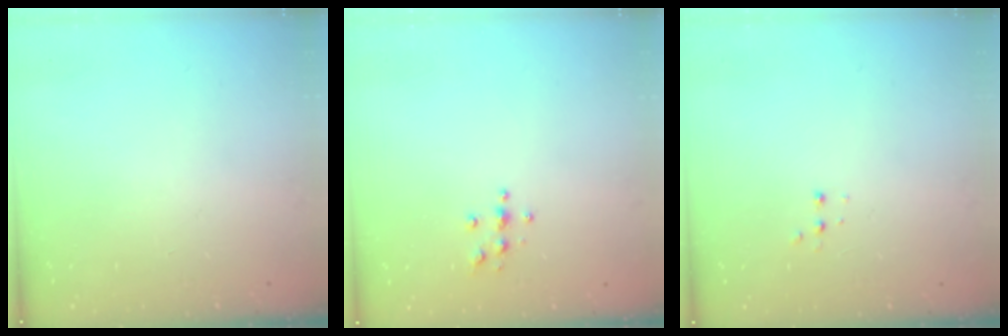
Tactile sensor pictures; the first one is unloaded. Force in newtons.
{"total": 3.6, "press": 3.6, "slide": 0.4}
{"total": 3.0, "press": 2.9, "slide": 0.7}